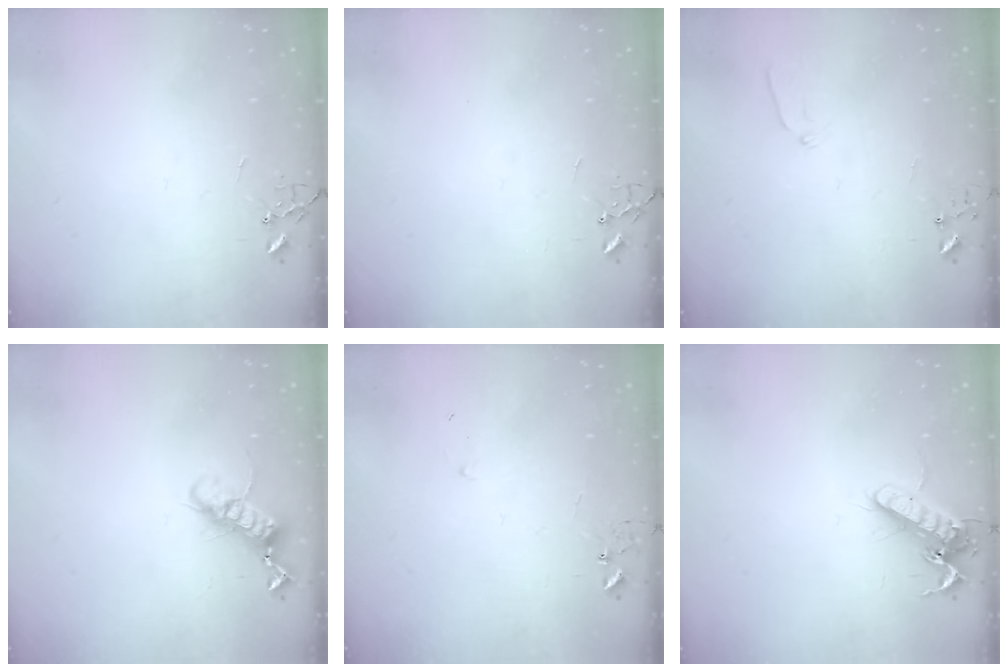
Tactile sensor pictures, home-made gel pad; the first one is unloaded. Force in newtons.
{"total": 0.0}
{"total": 5.6, "press": 5.6, "slide": 0.6}
{"total": 12.0, "press": 12.0, "slide": 1.3}
{"total": 7.4, "press": 7.4, "slide": 0.5}
{"total": 13.5, "press": 13.3, "slide": 1.9}